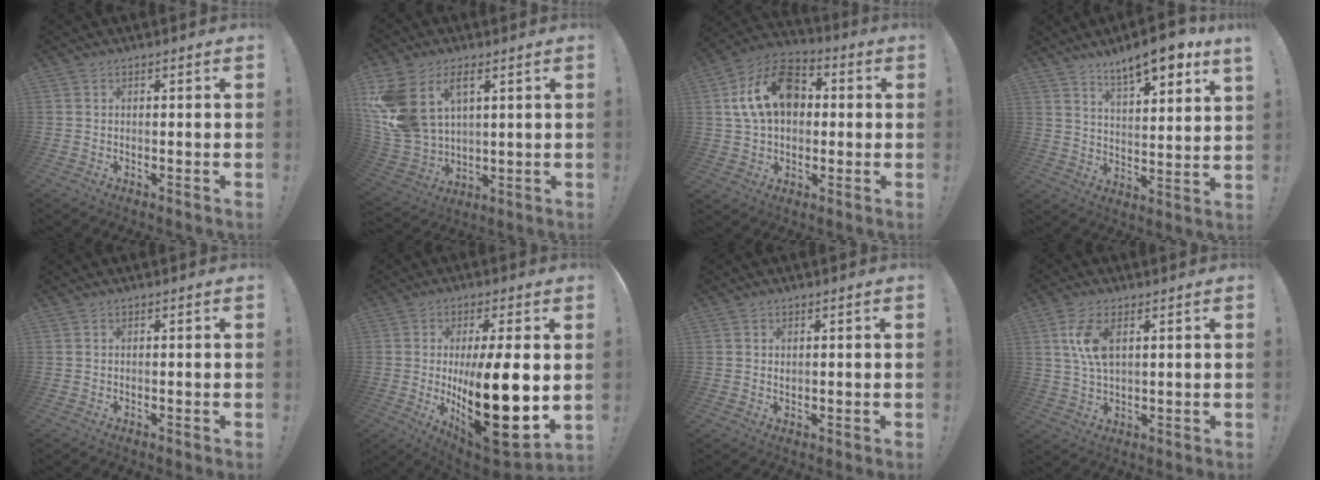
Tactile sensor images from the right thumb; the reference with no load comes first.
{"total": 15.0, "force": [6.4, 10.0, 9.2], "torque": [-0.213, -0.035, 0.121]}
{"total": 17.8, "force": [4.2, 12.5, 12.0], "torque": [-0.200, 0.009, 0.081]}
{"total": 10.9, "force": [8.5, 1.7, 6.7], "torque": [-0.108, -0.051, 0.142]}
{"total": 0.0}
{"total": 21.8, "force": [-0.3, 7.4, 20.6], "torque": [-0.332, -0.031, 0.009]}
{"total": 0.8, "force": [0.4, 0.7, 0.2], "torque": [-0.004, 0.001, 0.008]}
{"total": 8.0, "force": [2.7, 3.6, 6.6], "torque": [-0.127, -0.009, 0.044]}